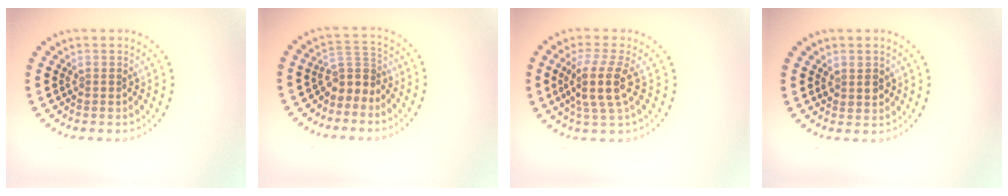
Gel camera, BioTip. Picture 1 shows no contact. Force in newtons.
{"total": 2.8, "press": 2.0, "slide": 2.0}
{"total": 3.8, "press": 3.0, "slide": 2.3}
{"total": 1.5, "press": 1.4, "slide": 0.6}